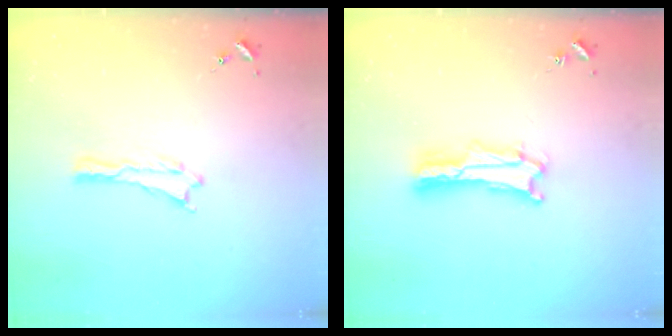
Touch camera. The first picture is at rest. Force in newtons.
{"total": 2.0, "press": 2.0, "slide": 0.3}